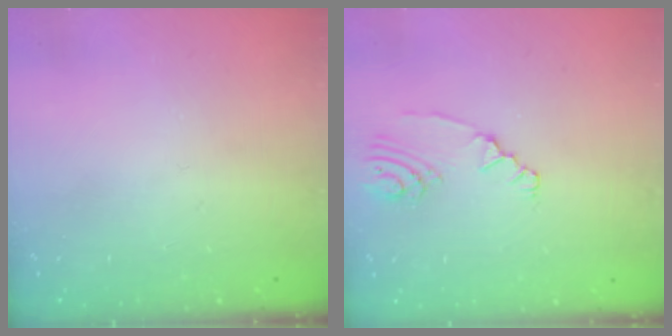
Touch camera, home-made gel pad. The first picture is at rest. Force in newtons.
{"total": 3.1, "press": 3.1, "slide": 0.4}